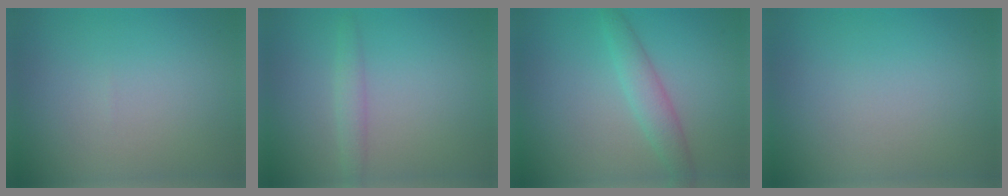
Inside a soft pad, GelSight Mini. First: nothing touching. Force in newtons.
{"total": 1.4, "press": 1.4, "slide": 0.0}
{"total": 2.5, "press": 2.5, "slide": 0.0}
{"total": 0.0}